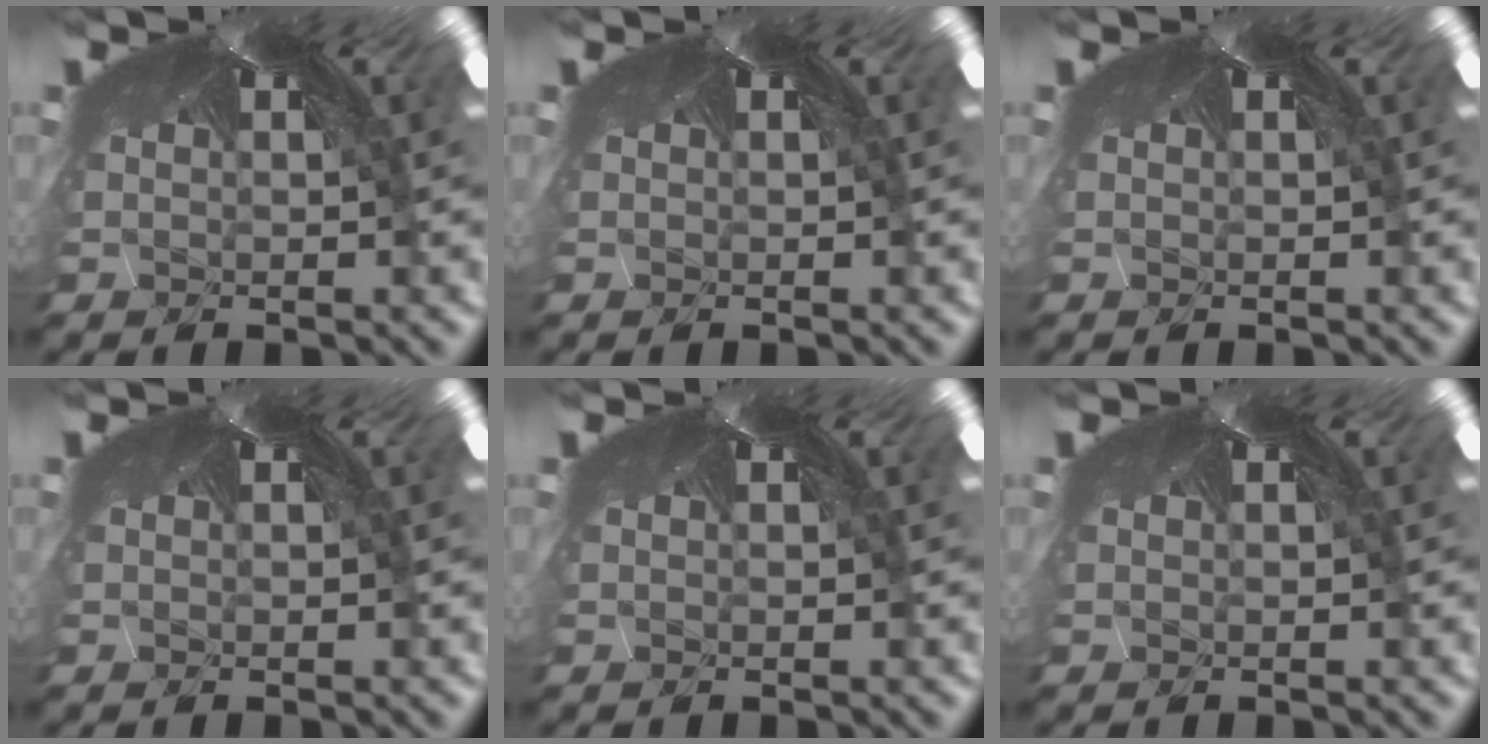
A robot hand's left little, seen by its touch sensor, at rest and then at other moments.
{"total": 0.0}
{"total": 0.0}
{"total": 0.0}
{"total": 0.0}
{"total": 0.0}